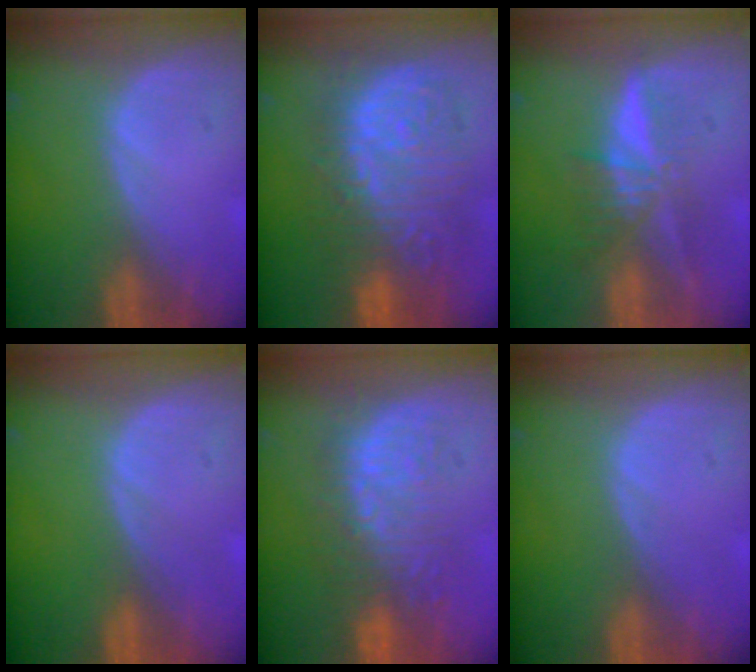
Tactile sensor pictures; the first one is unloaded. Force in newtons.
{"total": 13.0, "press": 12.9, "slide": 1.5}
{"total": 5.8, "press": 5.5, "slide": 2.0}
{"total": 0.0}
{"total": 8.9, "press": 8.7, "slide": 2.0}
{"total": 0.0}